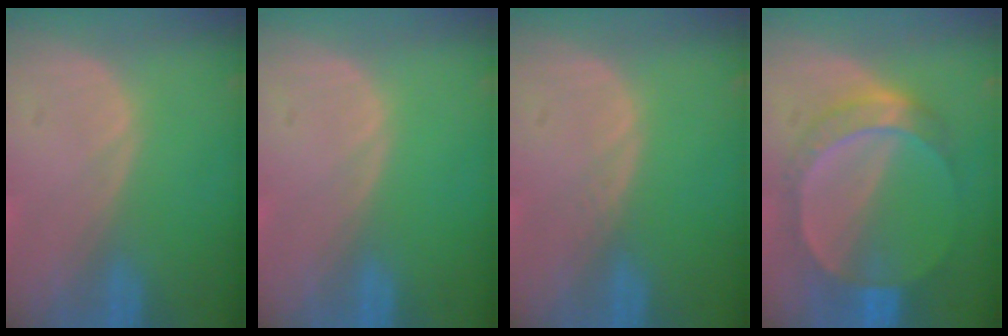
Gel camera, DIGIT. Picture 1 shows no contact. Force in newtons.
{"total": 0.0}
{"total": 0.6, "press": 0.6, "slide": 0.0}
{"total": 6.8, "press": 6.8, "slide": 0.8}